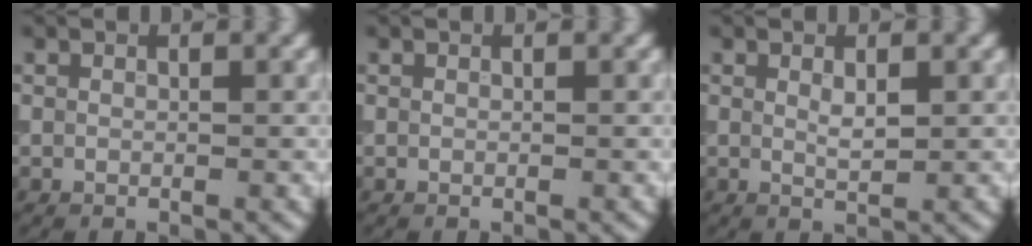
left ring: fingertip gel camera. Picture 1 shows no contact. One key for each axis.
{"total": 0.0}
{"total": 1.3, "fx": 0.5, "fy": 0.4, "fz": 1.2, "tx": -0.023, "ty": -0.001, "tz": 0.009}